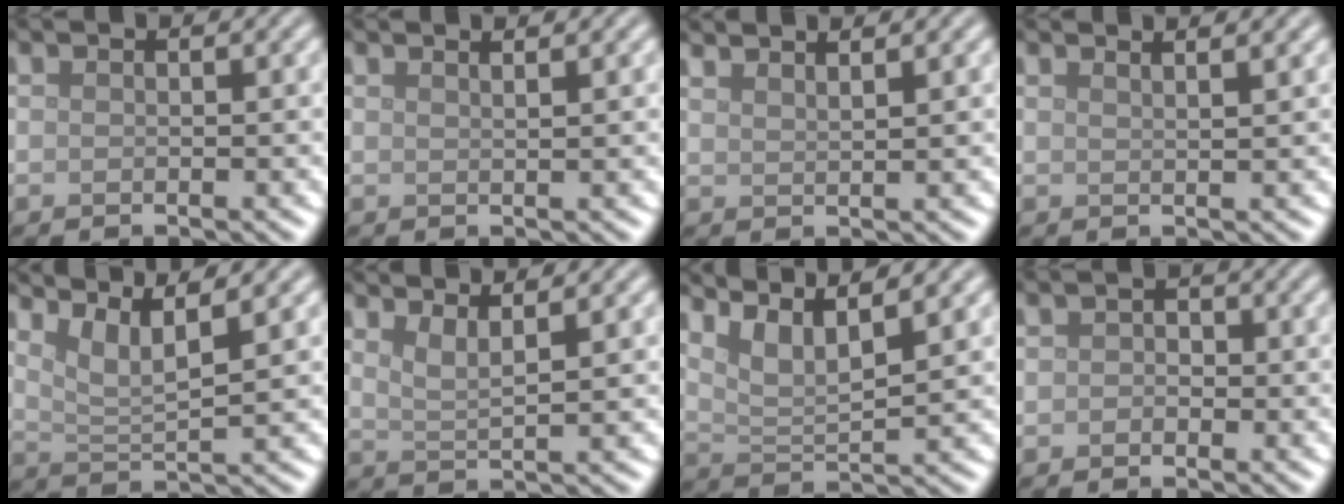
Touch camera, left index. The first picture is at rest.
{"total": 1.9, "force": [1.4, 0.7, 1.1], "torque": [0.005, 0.006, -0.001]}
{"total": 3.1, "force": [2.5, 0.9, 1.5], "torque": [0.004, 0.012, 0.014]}
{"total": 3.5, "force": [2.7, 1.4, 1.9], "torque": [0.007, 0.022, 0.002]}
{"total": 3.9, "force": [2.7, 0.8, 2.7], "torque": [-0.046, 0.003, 0.053]}
{"total": 2.5, "force": [1.7, 0.6, 1.7], "torque": [-0.023, -0.003, 0.032]}
{"total": 5.1, "force": [3.5, 1.2, 3.5], "torque": [-0.063, 0.004, 0.063]}
{"total": 1.2, "force": [-0.2, 1.0, 0.6], "torque": [-0.007, -0.004, -0.008]}